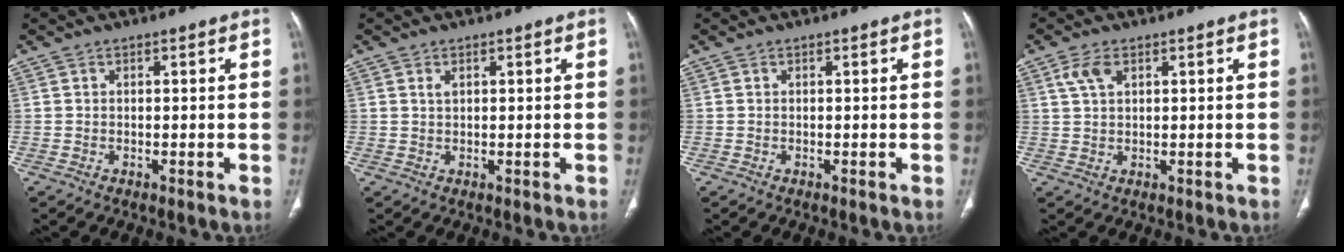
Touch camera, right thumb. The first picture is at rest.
{"total": 0.9, "force": [0.5, 0.4, 0.6], "torque": [-0.012, 0.000, 0.011]}
{"total": 0.0}
{"total": 3.6, "force": [1.6, 2.0, 2.6], "torque": [-0.054, 0.004, 0.037]}